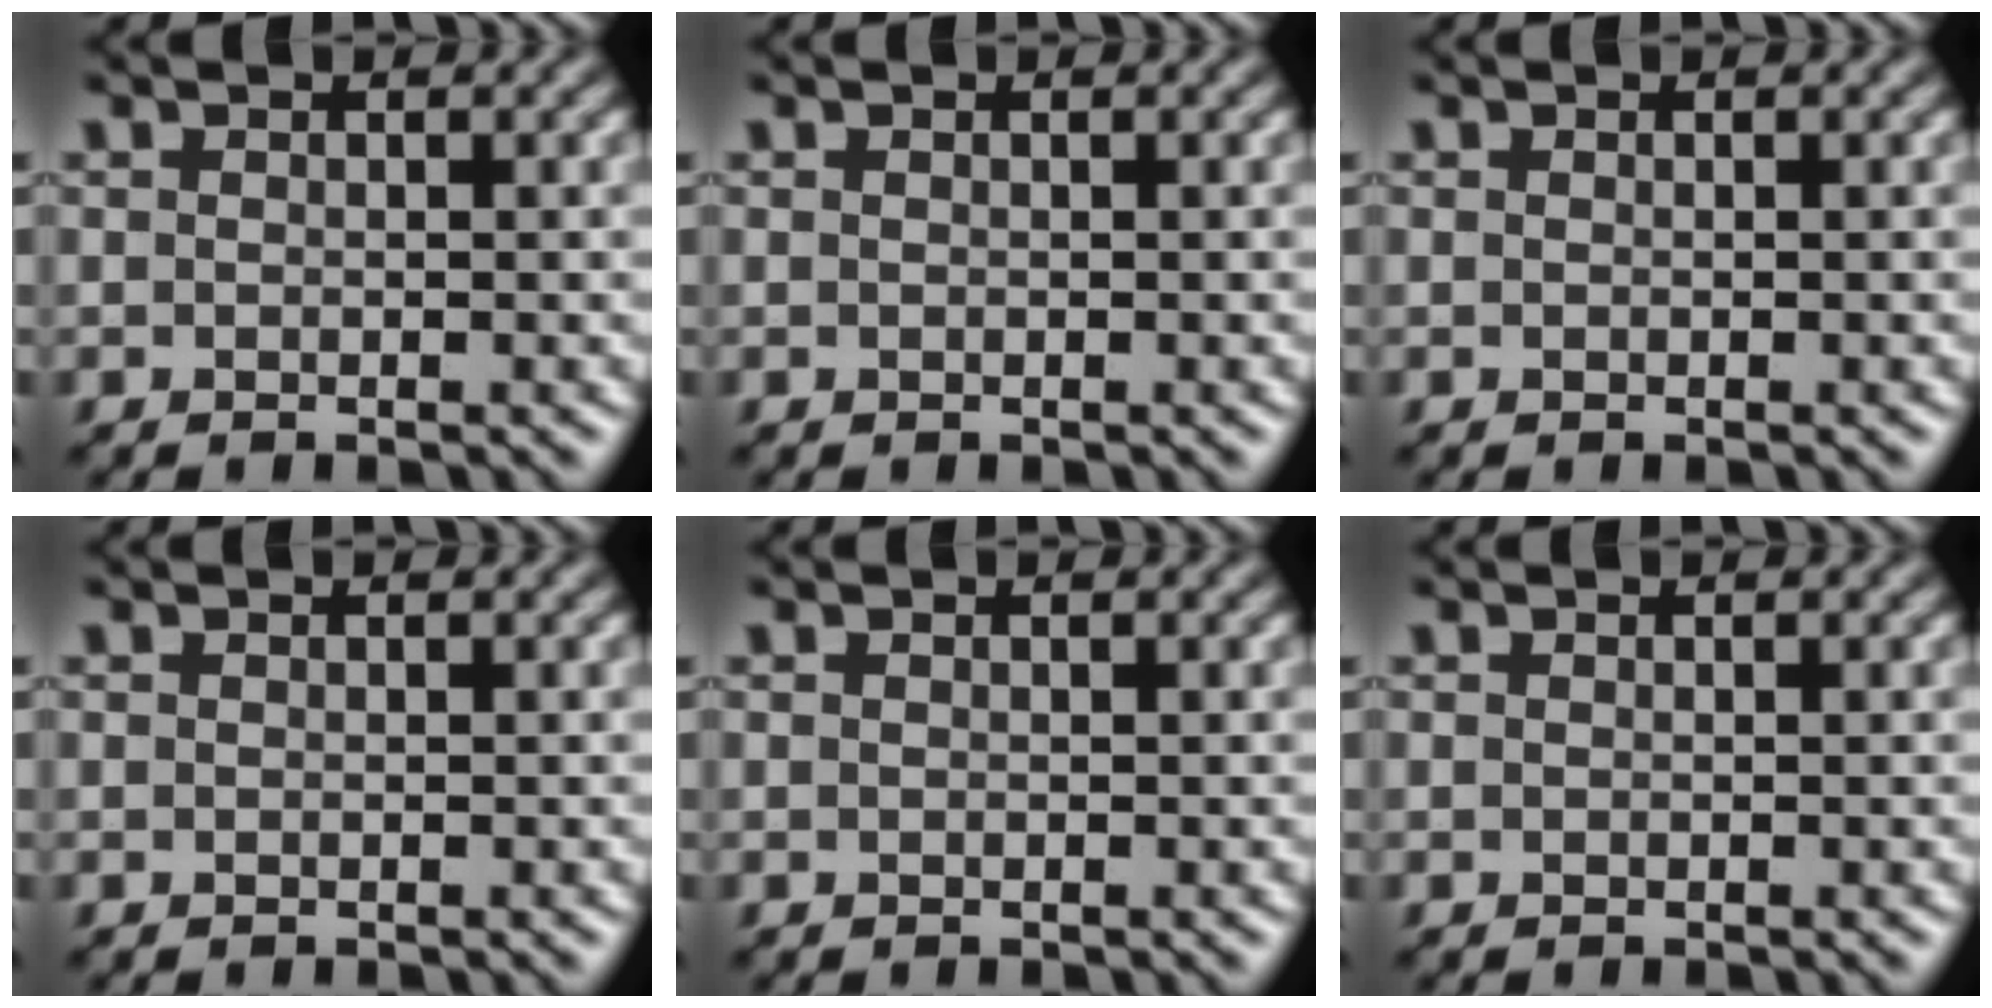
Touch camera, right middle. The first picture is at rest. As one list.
[{"total": 0.0}, {"total": 0.0}, {"total": 0.0}, {"total": 0.0}, {"total": 0.0}]